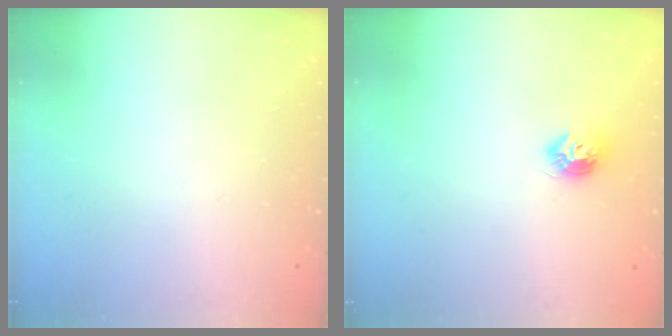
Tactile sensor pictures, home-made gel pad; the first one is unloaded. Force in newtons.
{"total": 7.6, "press": 7.6, "slide": 0.2}